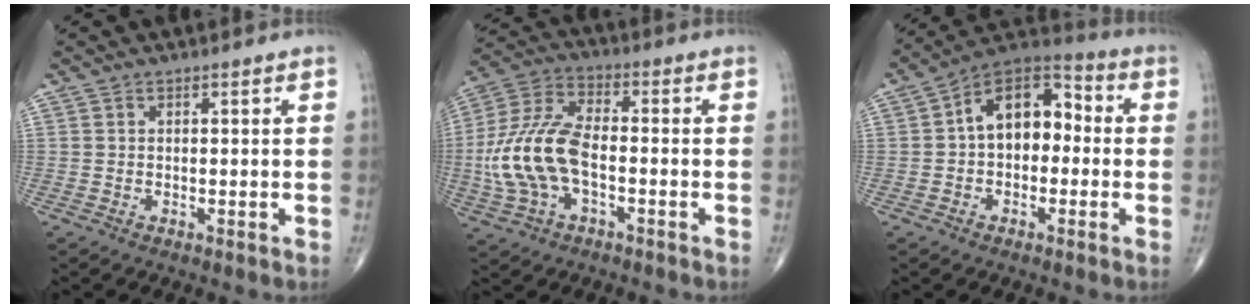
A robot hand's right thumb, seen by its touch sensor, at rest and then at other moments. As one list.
[{"total": 15.1, "force": [-2.7, 8.1, 12.5], "torque": [-0.275, 0.030, -0.052]}, {"total": 12.6, "force": [0.3, 8.2, 9.6], "torque": [-0.114, 0.044, -0.014]}]